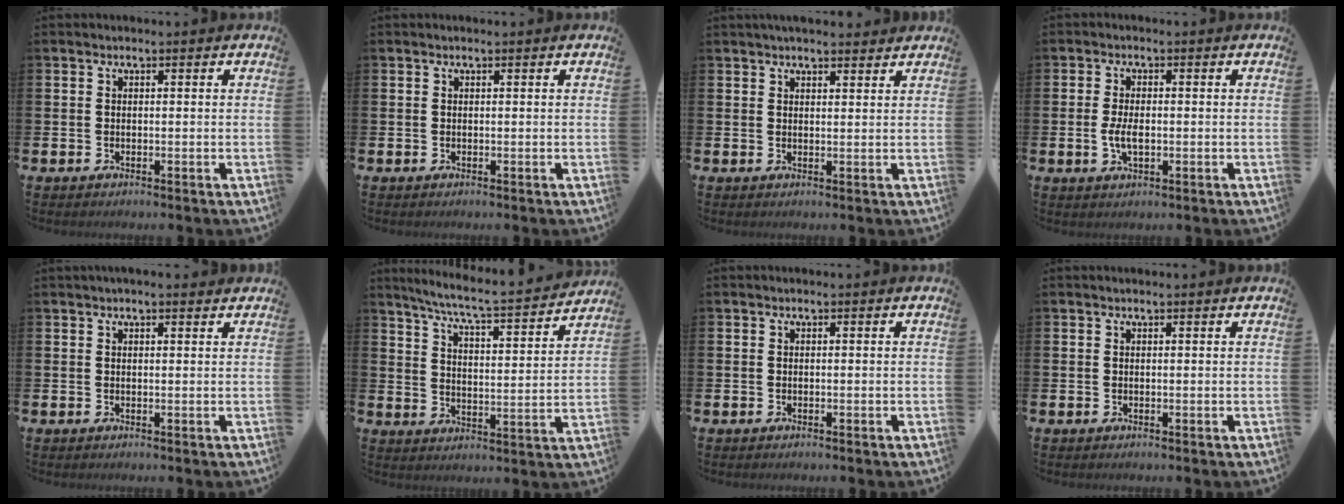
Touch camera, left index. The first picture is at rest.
{"total": 0.0}
{"total": 2.7, "force": [2.6, 0.4, 0.4], "torque": [0.002, -0.013, 0.045]}
{"total": 3.3, "force": [-0.4, 1.6, 2.8], "torque": [-0.058, 0.000, -0.011]}
{"total": 1.3, "force": [1.2, 0.1, 0.5], "torque": [0.003, -0.003, 0.019]}
{"total": 6.7, "force": [6.2, 0.1, 2.6], "torque": [-0.073, -0.049, 0.100]}
{"total": 0.0}
{"total": 0.0}